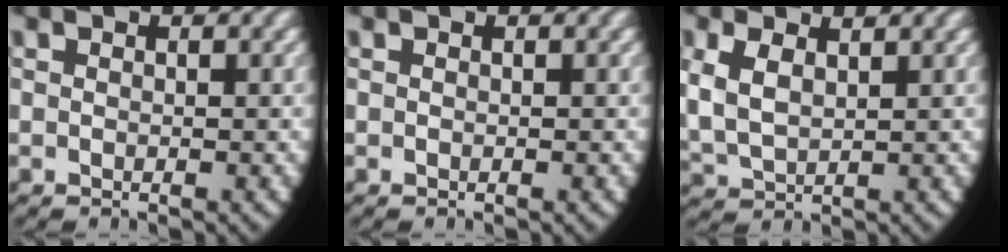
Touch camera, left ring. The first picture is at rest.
{"total": 0.0}
{"total": 4.6, "force": [1.0, 3.7, 2.5], "torque": [-0.081, -0.010, 0.029]}